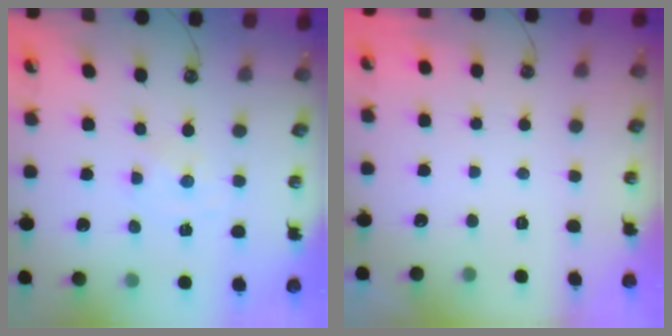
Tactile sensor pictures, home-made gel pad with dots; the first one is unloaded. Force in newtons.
{"total": 0.0}